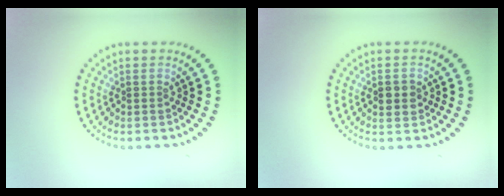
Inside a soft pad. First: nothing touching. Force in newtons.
{"total": 1.7, "press": 1.7, "slide": 0.1}